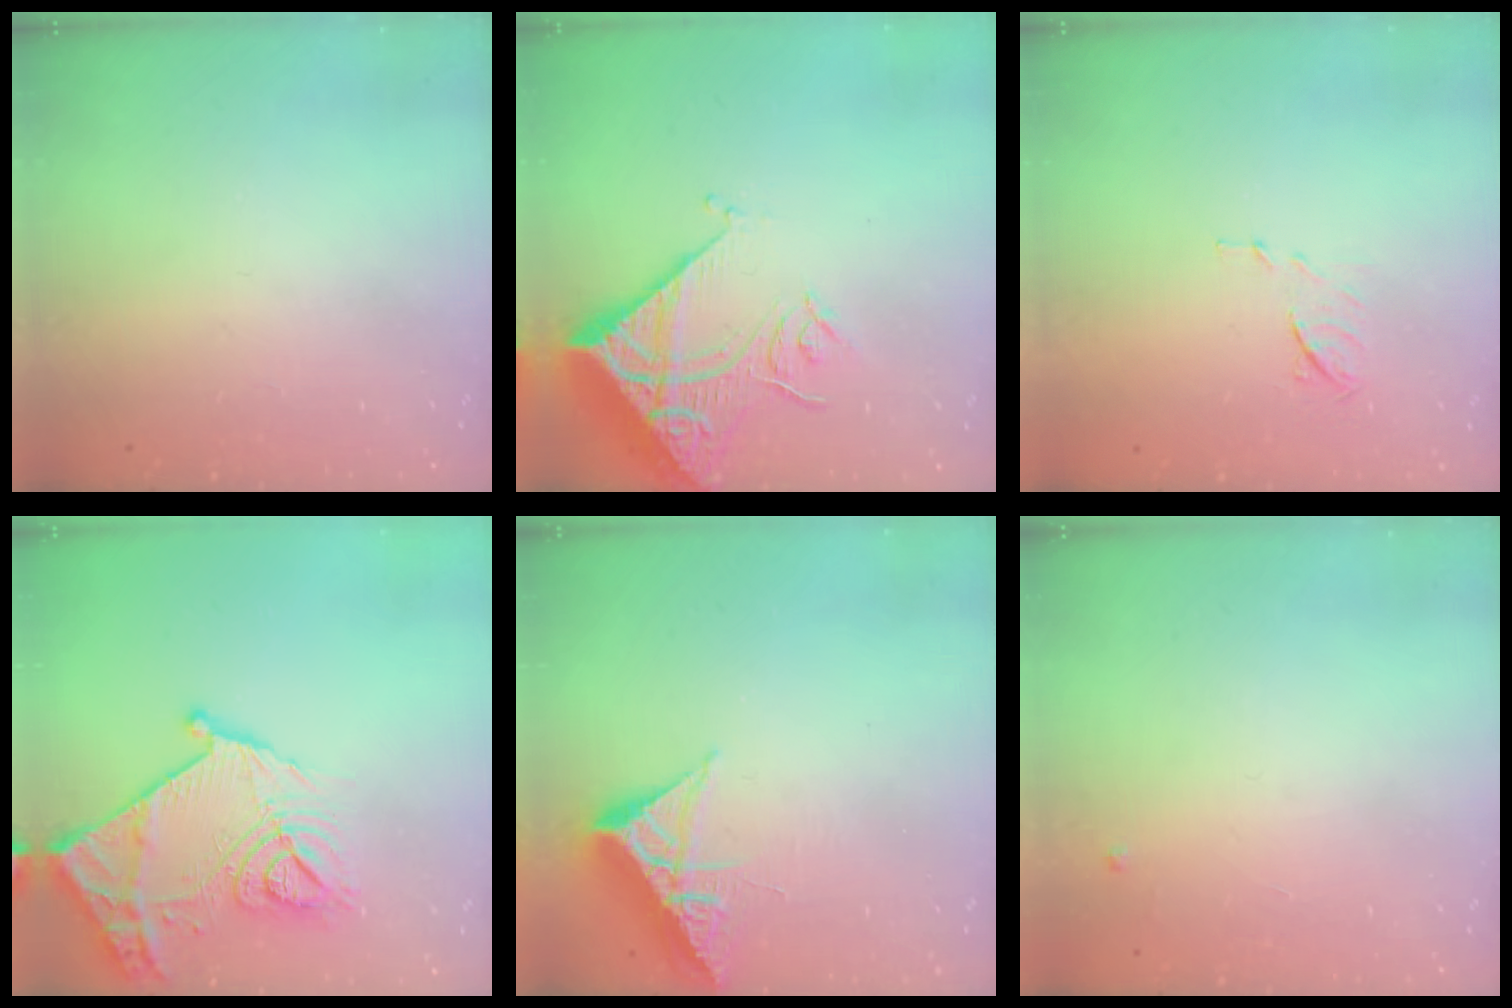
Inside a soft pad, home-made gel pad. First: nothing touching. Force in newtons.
{"total": 13.2, "press": 13.1, "slide": 1.7}
{"total": 6.9, "press": 6.9, "slide": 0.7}
{"total": 21.8, "press": 21.8, "slide": 1.1}
{"total": 6.1, "press": 6.0, "slide": 0.7}
{"total": 2.4, "press": 2.4, "slide": 0.4}